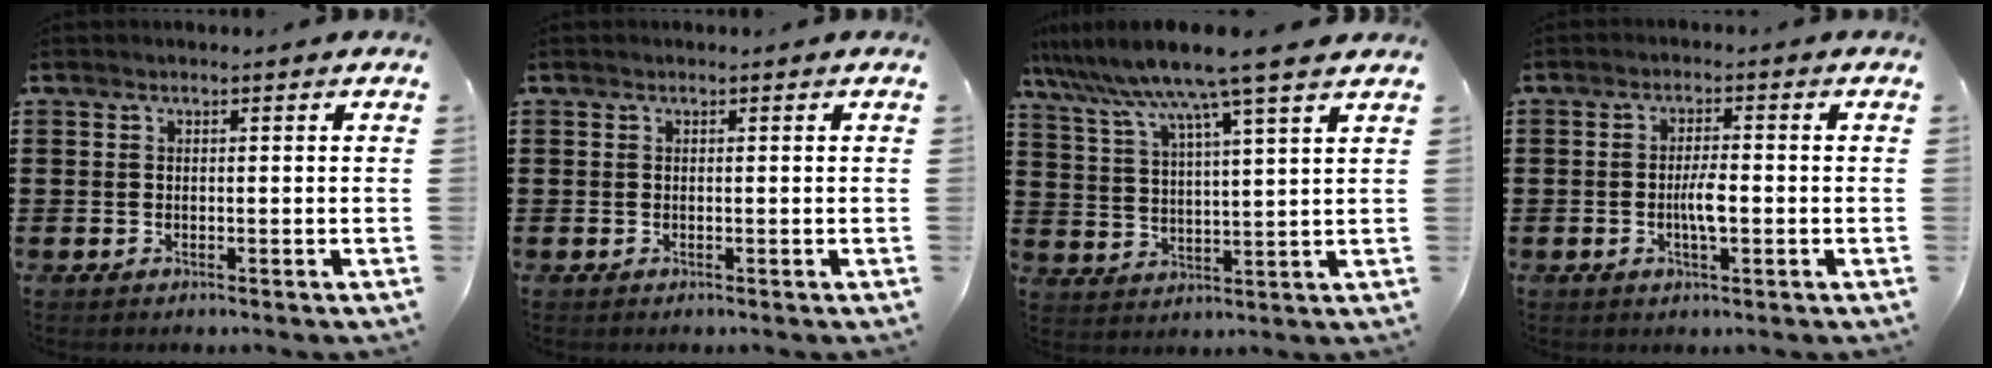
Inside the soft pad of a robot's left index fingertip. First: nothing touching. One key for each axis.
{"total": 0.0}
{"total": 8.7, "fx": 7.1, "fy": -0.9, "fz": 5.0, "tx": -0.122, "ty": -0.041, "tz": 0.113}
{"total": 3.9, "fx": -0.7, "fy": 1.0, "fz": 3.7, "tx": -0.072, "ty": 0.001, "tz": -0.015}